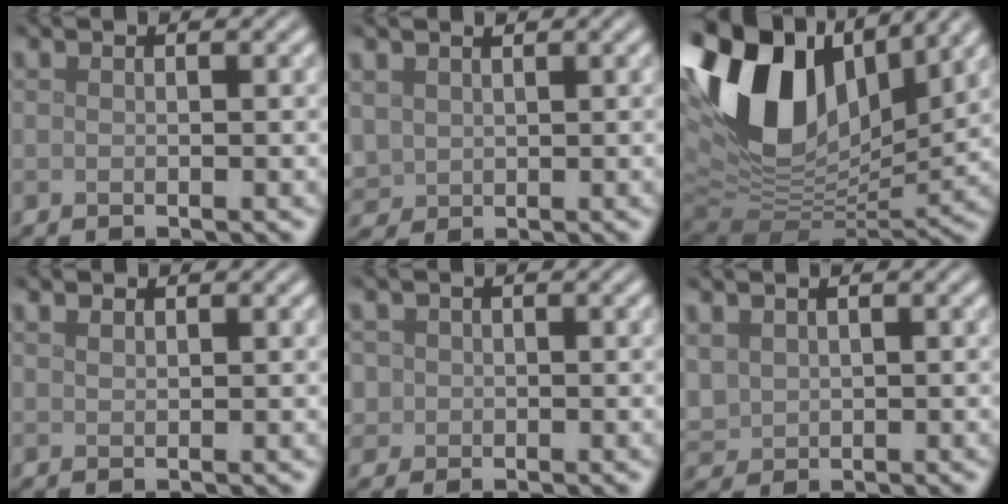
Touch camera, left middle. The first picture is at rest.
{"total": 2.5, "force": [1.1, 2.1, 0.9], "torque": [-0.030, 0.003, 0.024]}
{"total": 15.9, "force": [5.6, 9.4, 11.5], "torque": [-0.247, 0.022, 0.100]}
{"total": 0.8, "force": [0.7, 0.2, 0.3], "torque": [-0.007, 0.001, 0.016]}
{"total": 1.5, "force": [0.2, 1.4, 0.2], "torque": [0.001, 0.000, 0.007]}
{"total": 2.3, "force": [1.0, 1.8, 1.0], "torque": [-0.034, 0.002, 0.026]}